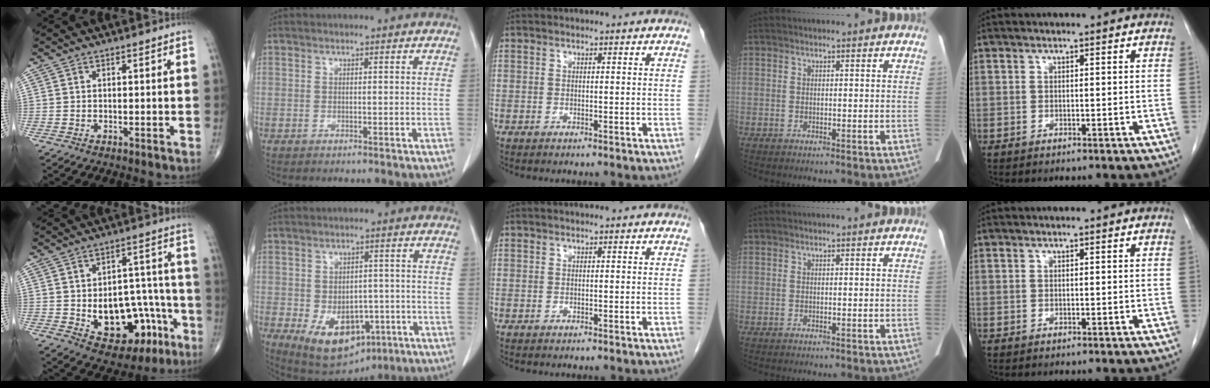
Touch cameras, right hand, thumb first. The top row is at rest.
{"thumb": {"total": 17.5, "force": [-5.8, 11.0, 12.3], "torque": [-0.127, 0.048, -0.065]}, "index": {"total": 11.4, "force": [-4.7, 7.3, 7.5], "torque": [-0.112, 0.000, -0.057]}}